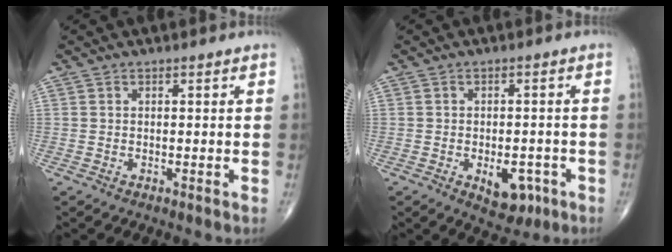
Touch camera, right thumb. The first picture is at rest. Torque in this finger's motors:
{"motor_torque": [0.93, 0.90, 0.32, -0.46, 0.18]}